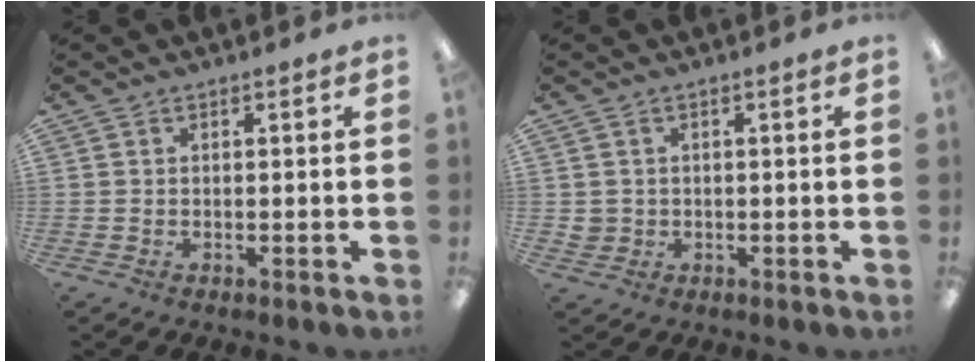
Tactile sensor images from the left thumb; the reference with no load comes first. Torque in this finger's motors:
{"motor_torque": [-0.37, 0.09, 0.24, -0.31, 0.02]}